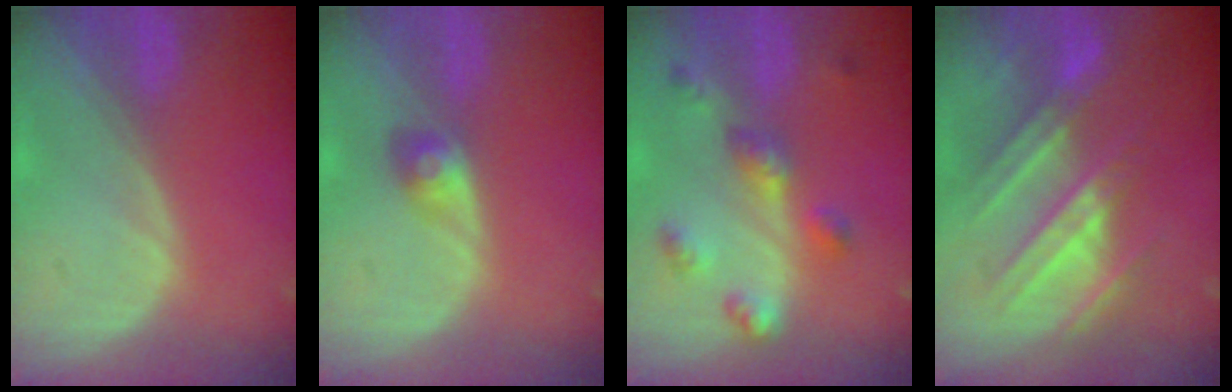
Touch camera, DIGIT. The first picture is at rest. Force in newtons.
{"total": 2.9, "press": 2.6, "slide": 1.1}
{"total": 6.3, "press": 5.8, "slide": 2.4}
{"total": 8.9, "press": 8.9, "slide": 0.6}